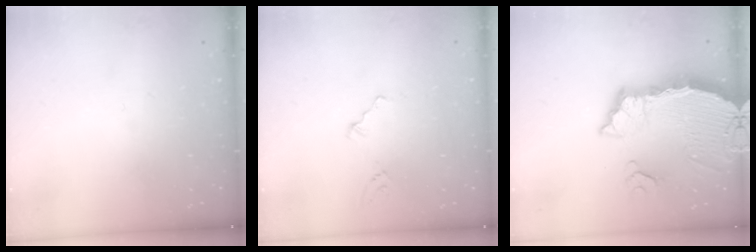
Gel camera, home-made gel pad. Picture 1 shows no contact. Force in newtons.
{"total": 1.6, "press": 1.2, "slide": 1.0}
{"total": 10.4, "press": 10.3, "slide": 1.3}